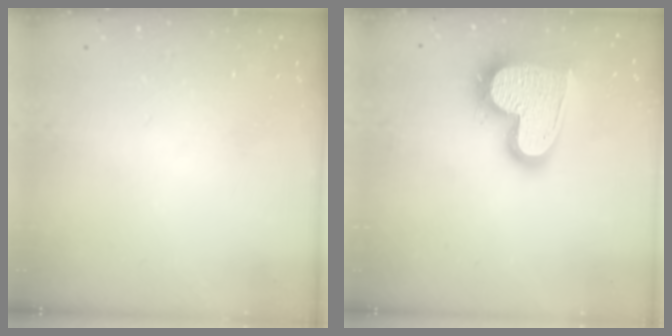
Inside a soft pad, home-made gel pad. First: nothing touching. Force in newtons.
{"total": 21.5, "press": 21.4, "slide": 1.5}